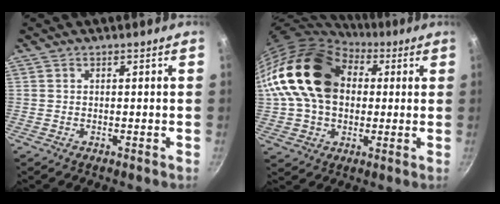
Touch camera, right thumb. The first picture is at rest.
{"total": 22.4, "force": [4.7, 16.0, 14.9], "torque": [-0.258, 0.032, 0.075]}